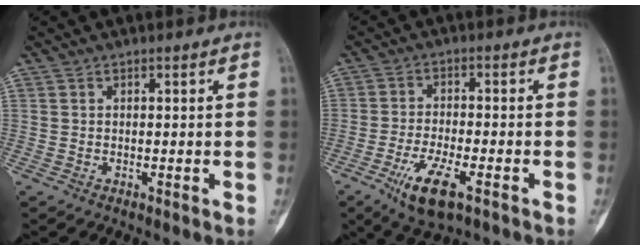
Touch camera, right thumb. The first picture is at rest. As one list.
[{"total": 9.3, "force": [-4.7, 3.2, 7.4], "torque": [-0.145, 0.006, -0.077]}]